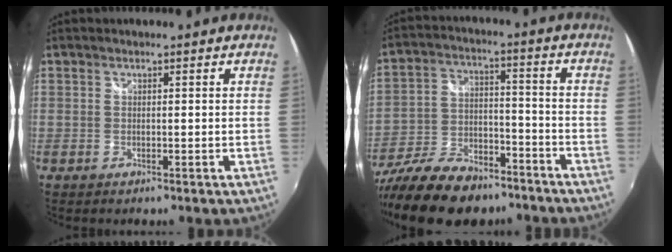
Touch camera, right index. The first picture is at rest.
{"total": 20.6, "force": [-15.5, 9.0, 10.1], "torque": [-0.210, -0.006, -0.249]}